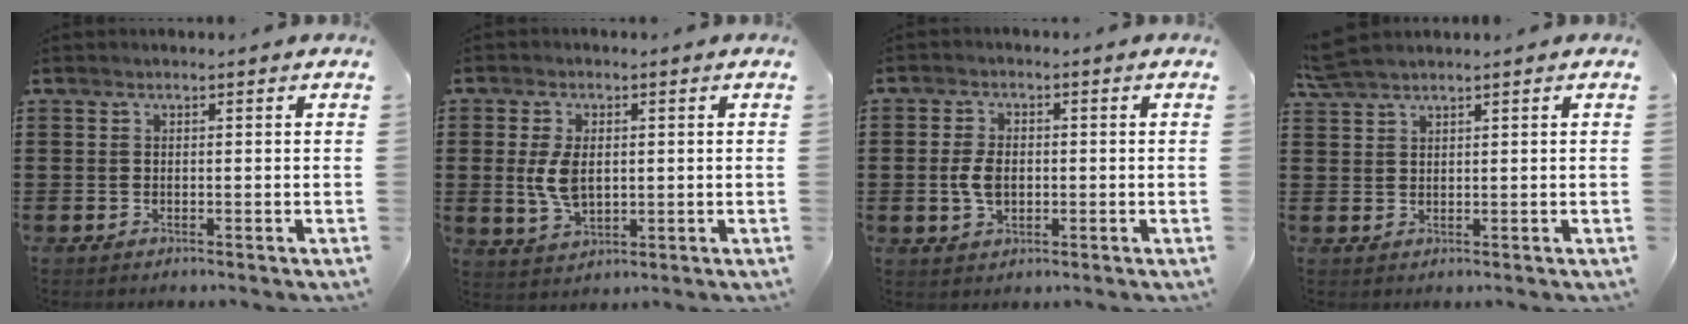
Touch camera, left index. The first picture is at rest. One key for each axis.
{"total": 5.9, "fx": 0.5, "fy": 3.5, "fz": 4.7, "tx": -0.118, "ty": 0.002, "tz": 0.004}
{"total": 4.4, "fx": -0.2, "fy": 2.7, "fz": 3.4, "tx": -0.090, "ty": -0.001, "tz": -0.011}
{"total": 2.7, "fx": 2.4, "fy": 0.1, "fz": 1.1, "tx": -0.029, "ty": 0.002, "tz": 0.047}